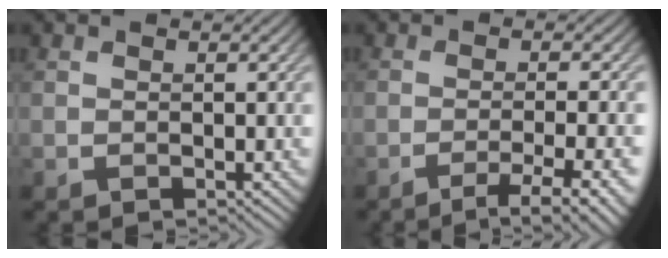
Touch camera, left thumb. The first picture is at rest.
{"total": 7.0, "force": [-3.9, 1.2, 5.7], "torque": [-0.087, 0.005, -0.053]}